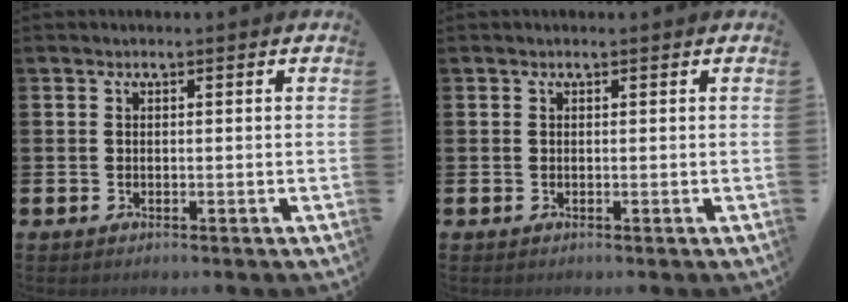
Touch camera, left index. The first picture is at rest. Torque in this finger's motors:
{"motor_torque": [0.47, -0.42, 0.04, 0.03]}